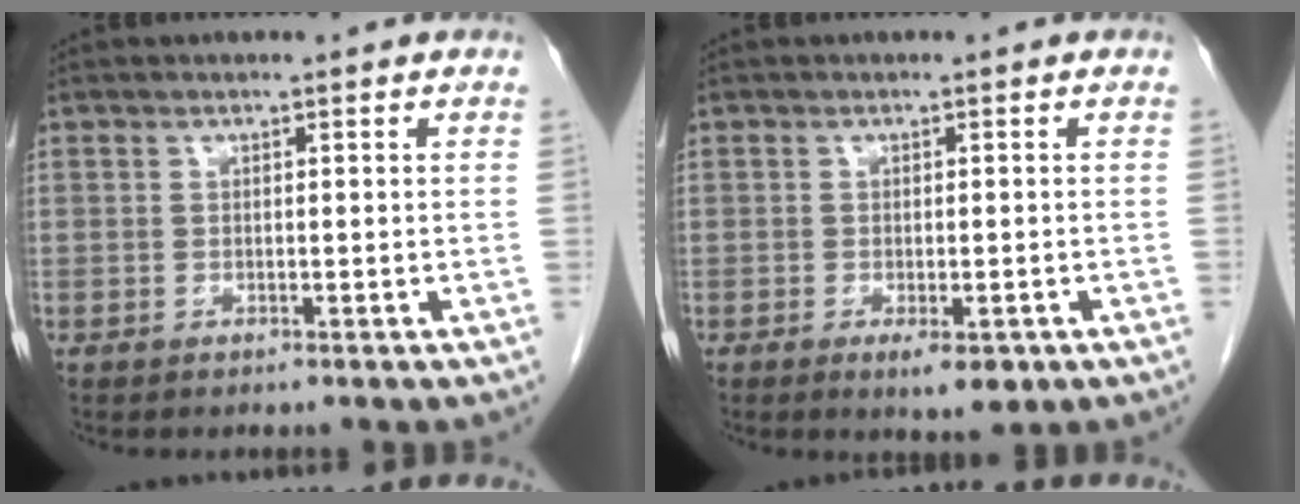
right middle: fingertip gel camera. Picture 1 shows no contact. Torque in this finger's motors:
{"motor_torque": [0.48, -0.02, 0.09, 0.06]}